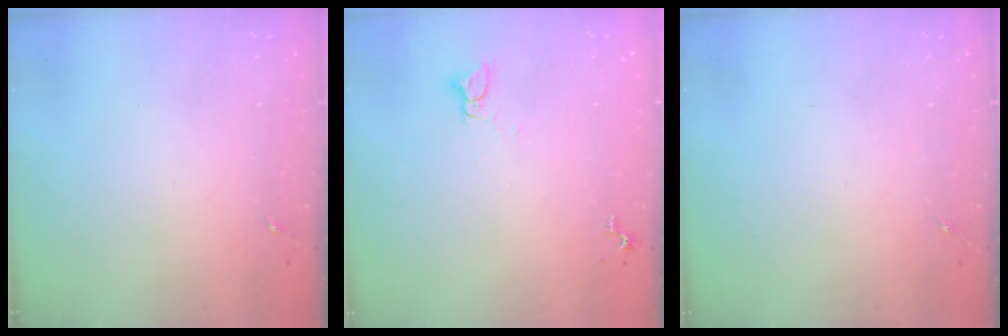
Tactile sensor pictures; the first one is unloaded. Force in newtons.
{"total": 2.2, "press": 2.2, "slide": 0.1}
{"total": 0.0}